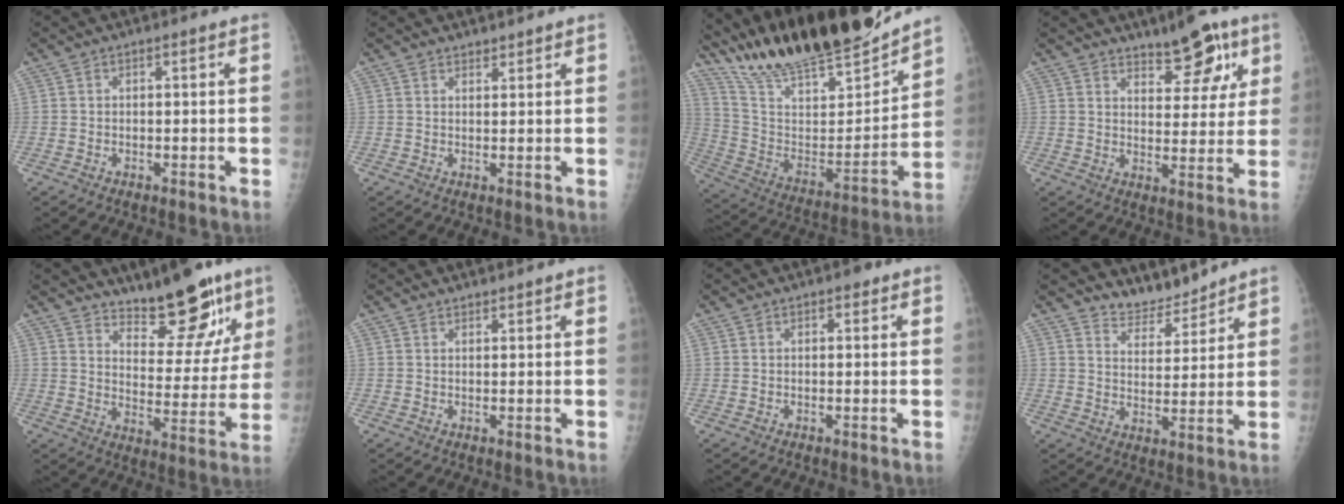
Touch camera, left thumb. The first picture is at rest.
{"total": 1.6, "force": [1.5, 0.5, 0.2], "torque": [0.008, -0.011, 0.023]}
{"total": 25.5, "force": [23.2, 4.2, 9.7], "torque": [-0.142, -0.104, 0.389]}
{"total": 10.3, "force": [6.5, 4.3, 6.6], "torque": [-0.058, -0.034, 0.096]}
{"total": 14.6, "force": [10.9, 5.3, 8.1], "torque": [-0.064, -0.080, 0.169]}
{"total": 1.2, "force": [1.2, 0.3, 0.2], "torque": [0.003, -0.008, 0.019]}
{"total": 1.5, "force": [0.9, 0.9, 0.9], "torque": [-0.004, -0.001, 0.007]}
{"total": 6.2, "force": [6.1, 1.5, 0.1], "torque": [0.015, -0.049, 0.113]}